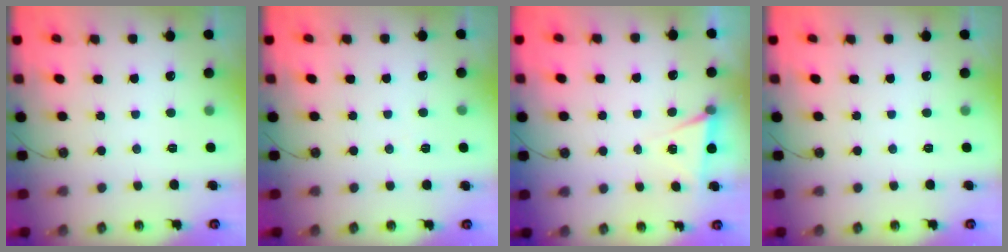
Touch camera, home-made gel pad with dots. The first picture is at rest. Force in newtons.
{"total": 5.4, "press": 3.1, "slide": 4.5}
{"total": 5.0, "press": 2.1, "slide": 4.5}
{"total": 0.0}